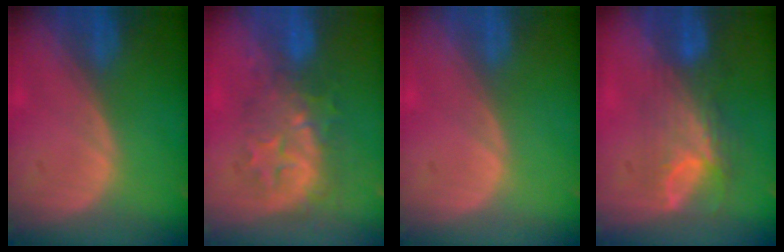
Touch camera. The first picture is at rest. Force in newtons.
{"total": 8.7, "press": 8.0, "slide": 3.5}
{"total": 0.0}
{"total": 7.9, "press": 6.6, "slide": 4.2}